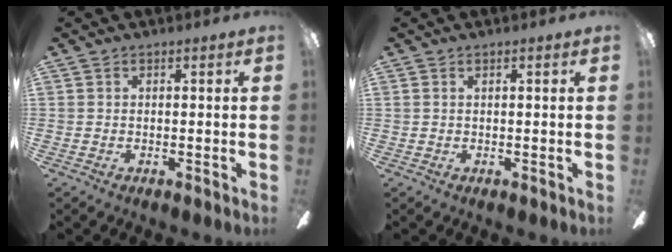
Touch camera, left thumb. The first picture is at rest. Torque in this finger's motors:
{"motor_torque": [-0.28, -0.20, -0.51, 0.30, -0.02]}